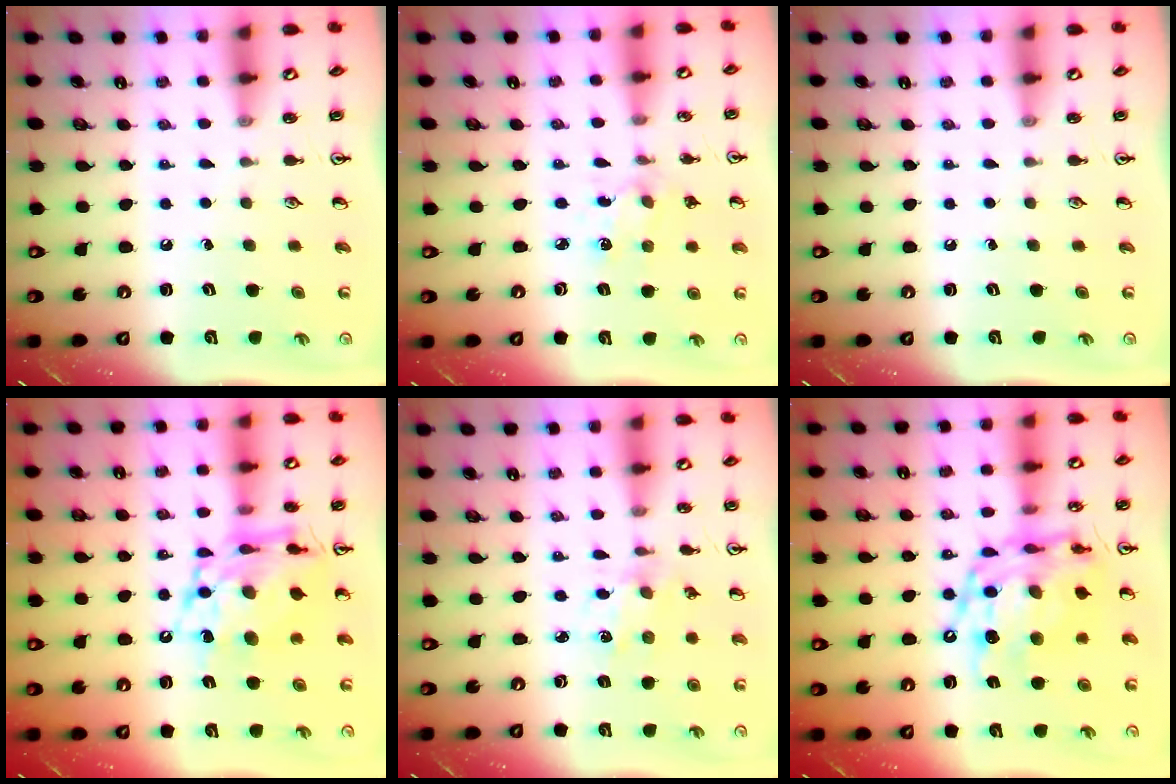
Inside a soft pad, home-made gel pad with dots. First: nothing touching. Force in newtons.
{"total": 2.1, "press": 2.0, "slide": 0.7}
{"total": 0.0}
{"total": 15.9, "press": 15.8, "slide": 1.2}
{"total": 1.6, "press": 1.6, "slide": 0.2}
{"total": 16.6, "press": 16.5, "slide": 1.5}